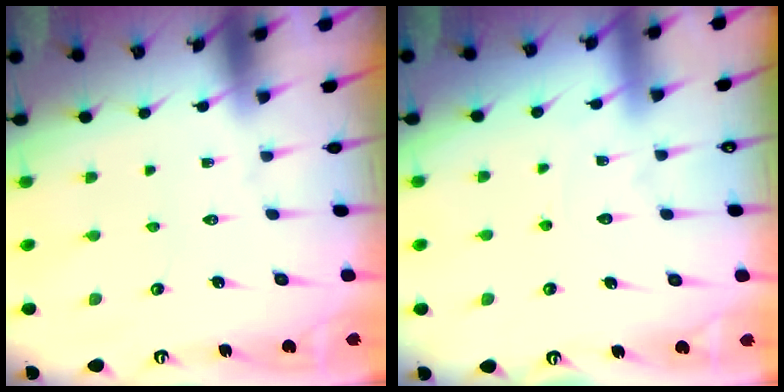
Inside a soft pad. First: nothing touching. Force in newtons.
{"total": 6.0, "press": 6.0, "slide": 0.7}